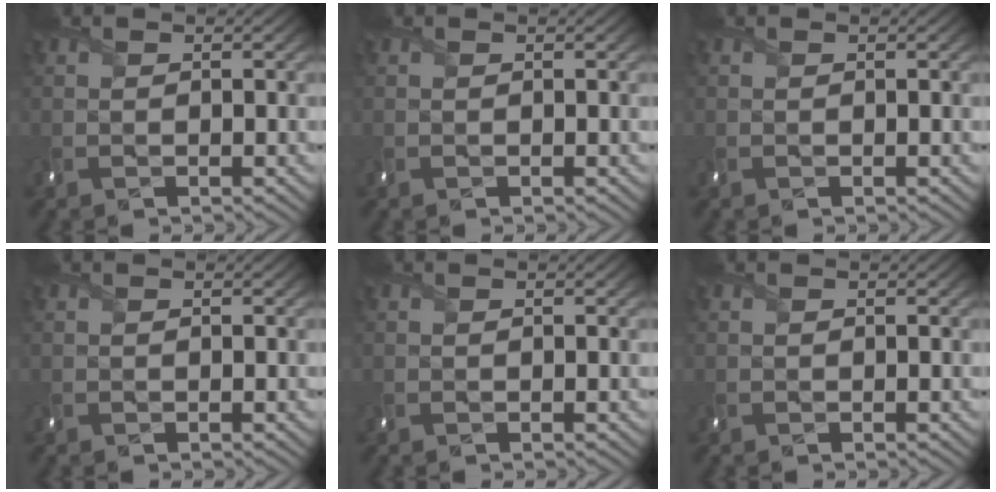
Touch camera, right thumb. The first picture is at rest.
{"total": 0.0}
{"total": 0.0}
{"total": 0.0}
{"total": 0.0}
{"total": 0.0}